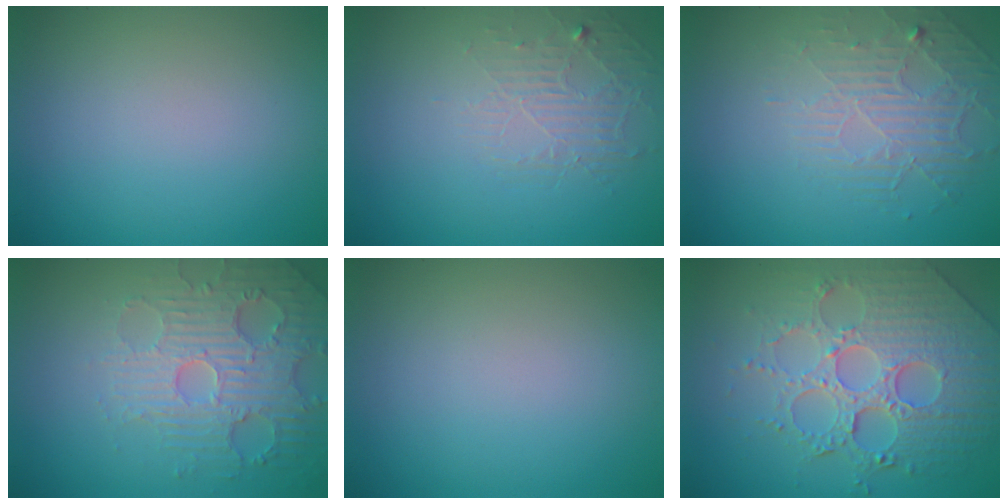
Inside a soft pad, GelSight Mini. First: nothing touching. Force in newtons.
{"total": 1.8, "press": 0.8, "slide": 1.6}
{"total": 2.3, "press": 1.7, "slide": 1.6}
{"total": 4.9, "press": 4.4, "slide": 2.3}
{"total": 0.0}
{"total": 8.1, "press": 6.0, "slide": 5.5}